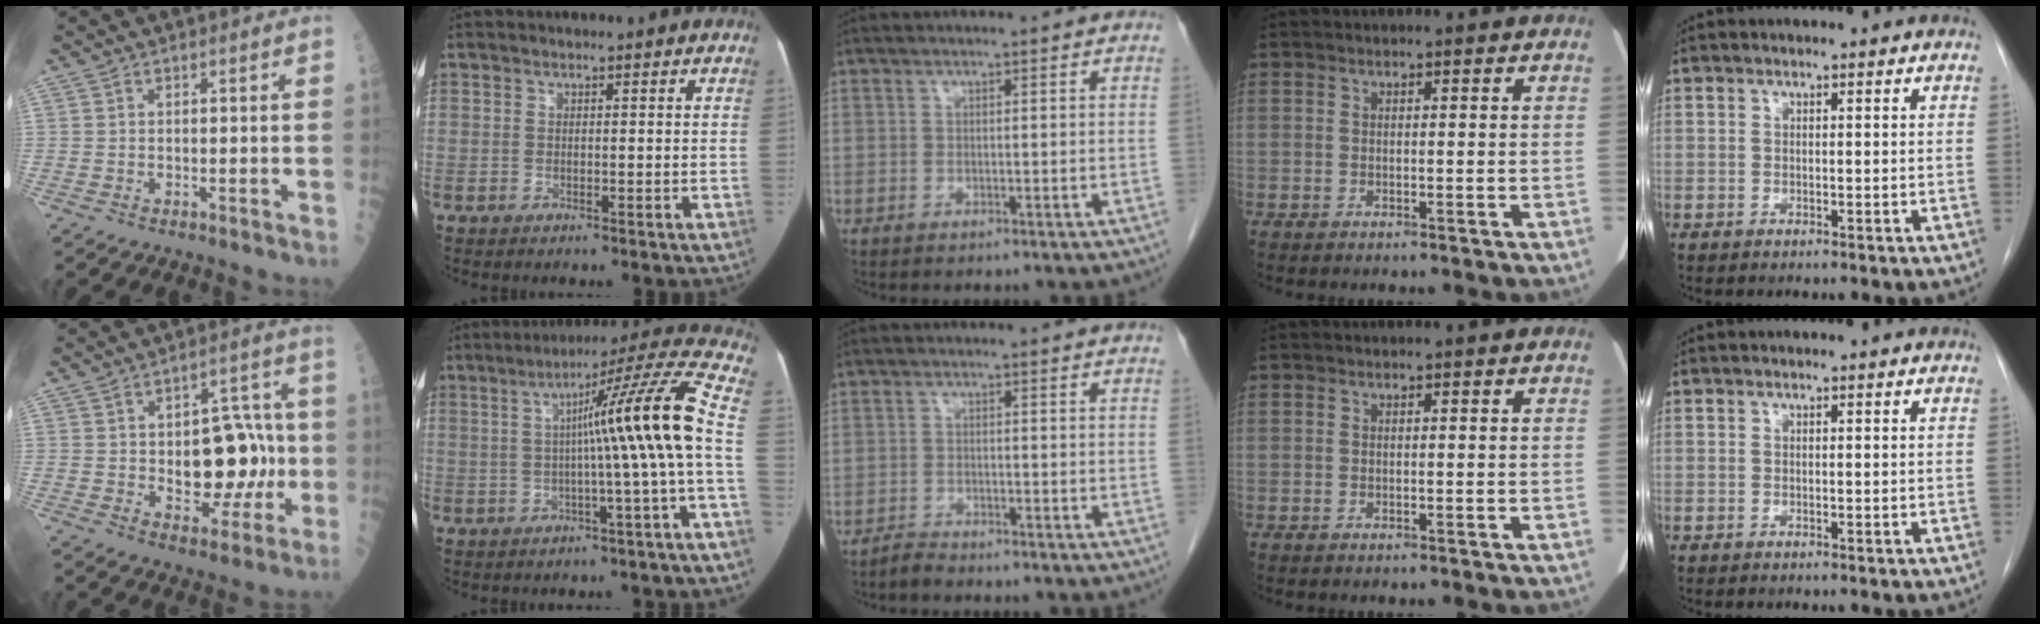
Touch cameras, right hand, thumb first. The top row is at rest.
{"thumb": {"total": 14.2, "force": [-0.8, 8.5, 11.4], "torque": [-0.104, 0.028, 0.000]}, "index": {"total": 14.5, "force": [-0.5, -2.1, 14.4], "torque": [-0.190, 0.024, -0.014]}, "middle": {"total": 1.5, "force": [-1.5, 0.1, 0.1], "torque": [-0.002, -0.003, -0.027]}}